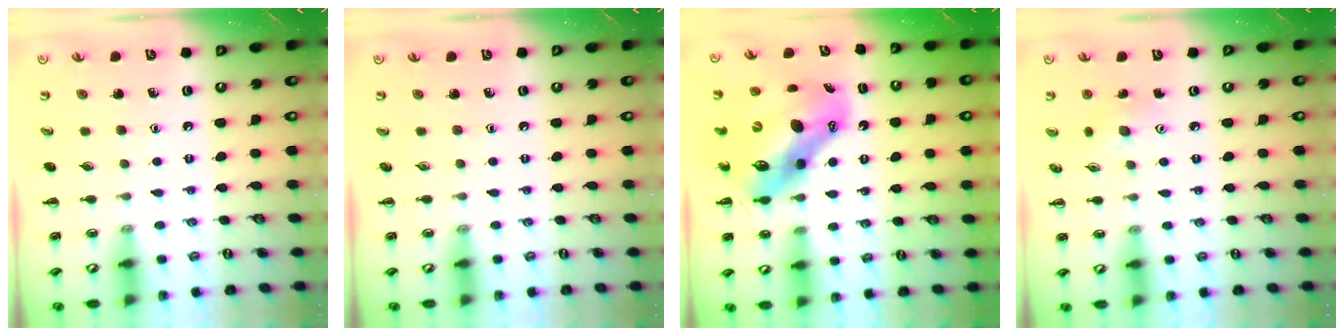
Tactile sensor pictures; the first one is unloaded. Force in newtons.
{"total": 0.0}
{"total": 13.3, "press": 12.8, "slide": 3.5}
{"total": 3.7, "press": 3.6, "slide": 0.9}